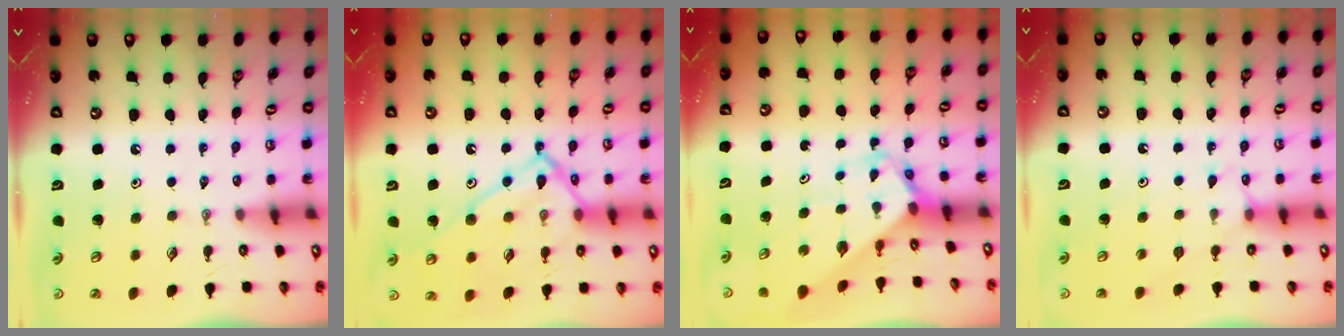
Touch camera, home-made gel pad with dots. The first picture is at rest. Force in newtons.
{"total": 15.6, "press": 15.5, "slide": 1.3}
{"total": 2.6, "press": 2.6, "slide": 0.2}
{"total": 5.3, "press": 5.2, "slide": 0.6}